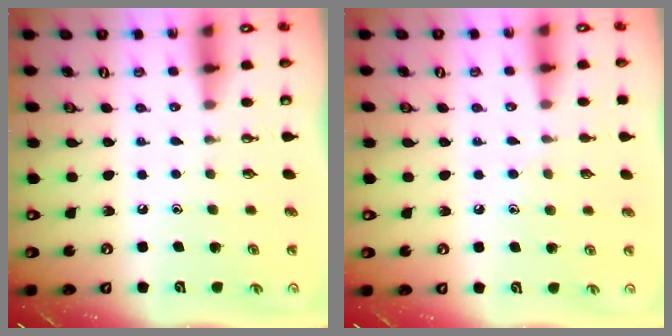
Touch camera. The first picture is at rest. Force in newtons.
{"total": 7.7, "press": 7.7, "slide": 0.7}